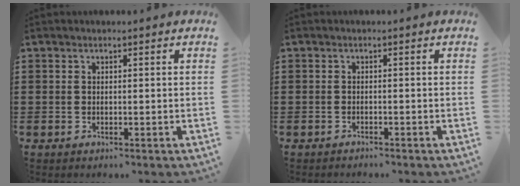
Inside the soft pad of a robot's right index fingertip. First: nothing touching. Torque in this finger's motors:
{"motor_torque": [-1.00, 1.14, 0.00, -0.01]}